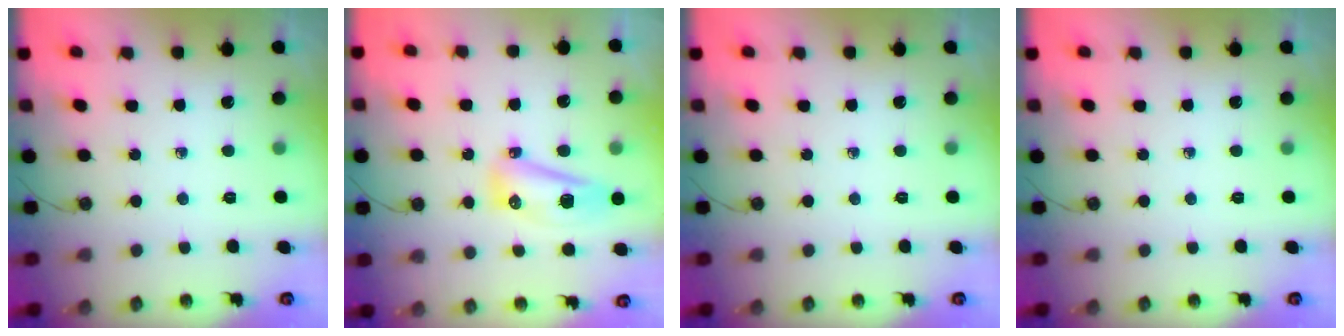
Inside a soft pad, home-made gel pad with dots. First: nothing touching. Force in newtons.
{"total": 10.8, "press": 10.8, "slide": 1.3}
{"total": 0.0}
{"total": 0.0}